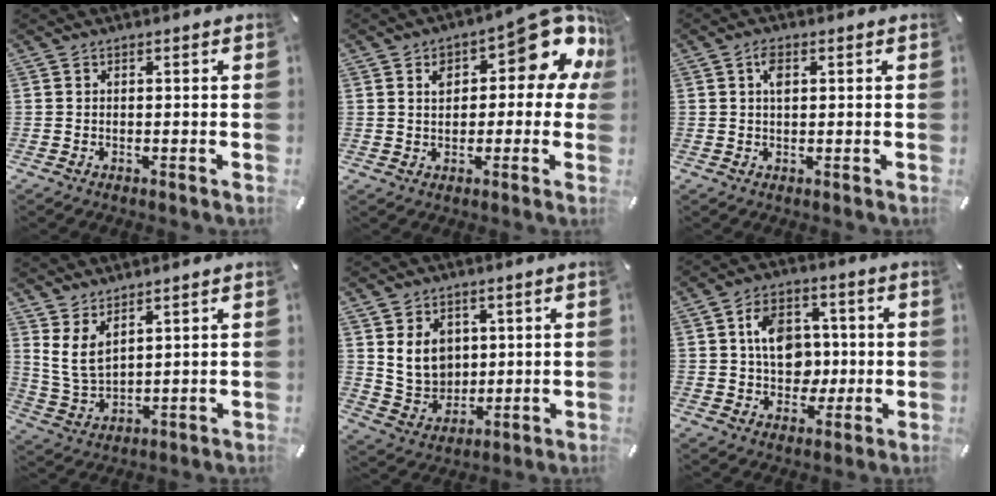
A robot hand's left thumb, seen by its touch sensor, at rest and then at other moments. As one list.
[{"total": 13.6, "force": [7.5, 6.8, 9.1], "torque": [-0.116, -0.065, 0.124]}, {"total": 2.8, "force": [1.0, 1.4, 2.2], "torque": [-0.041, 0.003, 0.014]}, {"total": 6.5, "force": [3.9, 3.6, 3.8], "torque": [-0.107, -0.022, 0.071]}, {"total": 9.4, "force": [3.3, 8.2, 3.1], "torque": [-0.069, -0.019, 0.065]}, {"total": 10.9, "force": [0.6, 9.1, 6.1], "torque": [-0.087, 0.016, 0.016]}]